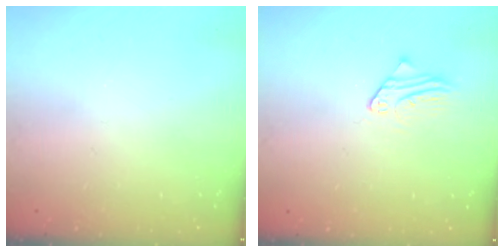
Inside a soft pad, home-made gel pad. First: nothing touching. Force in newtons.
{"total": 2.2, "press": 2.2, "slide": 0.3}